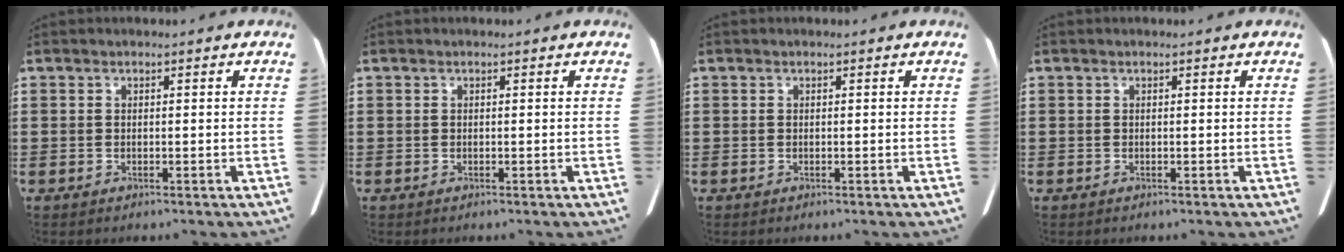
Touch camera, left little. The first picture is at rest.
{"total": 0.0}
{"total": 0.0}
{"total": 0.0}